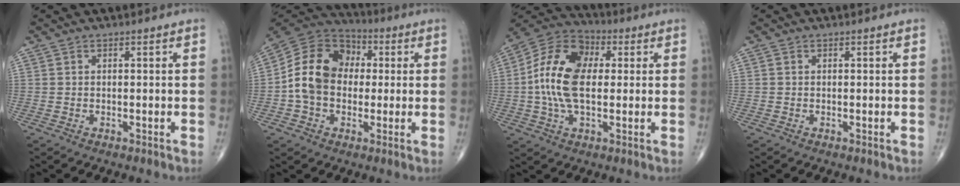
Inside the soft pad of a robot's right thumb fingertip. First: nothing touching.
{"total": 14.5, "force": [0.0, 11.3, 9.1], "torque": [-0.145, 0.037, -0.009]}
{"total": 15.1, "force": [1.0, 8.9, 12.2], "torque": [-0.233, 0.023, 0.008]}
{"total": 0.0}